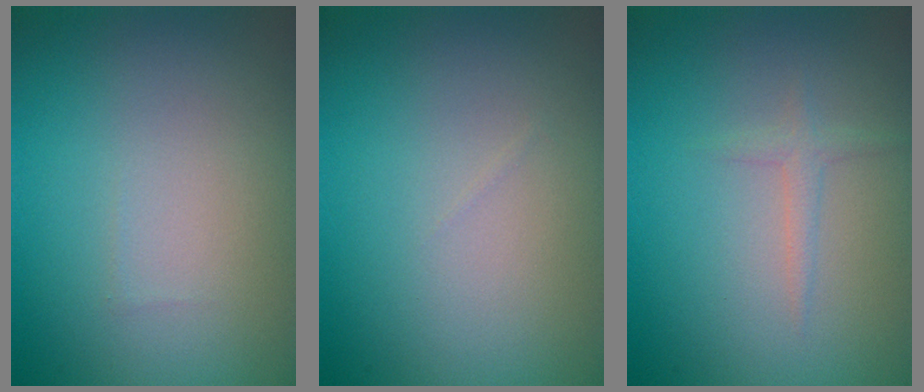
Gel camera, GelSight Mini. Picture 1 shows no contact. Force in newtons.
{"total": 0.0}
{"total": 1.1, "press": 1.1, "slide": 0.1}